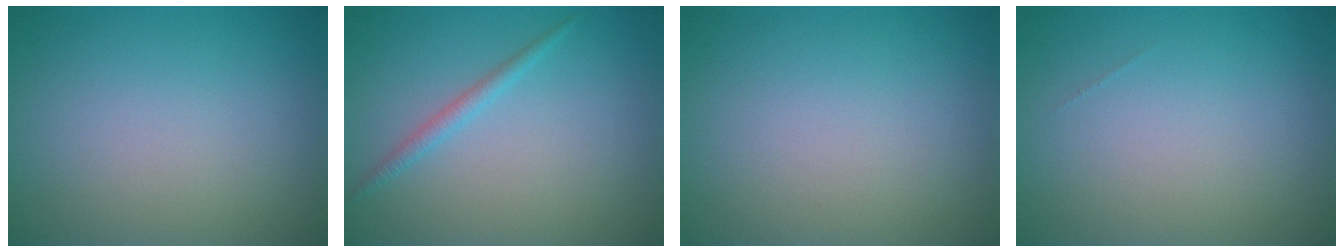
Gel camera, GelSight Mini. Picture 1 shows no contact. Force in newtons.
{"total": 1.3, "press": 1.3, "slide": 0.1}
{"total": 0.0}
{"total": 0.0}